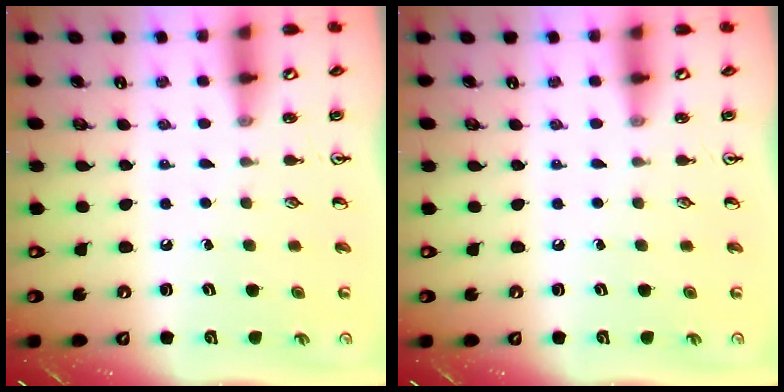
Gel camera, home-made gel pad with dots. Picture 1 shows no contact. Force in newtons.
{"total": 0.0}